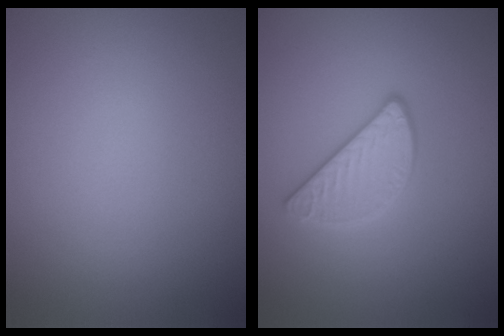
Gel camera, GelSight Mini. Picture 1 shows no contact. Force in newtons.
{"total": 2.9, "press": 2.7, "slide": 1.2}